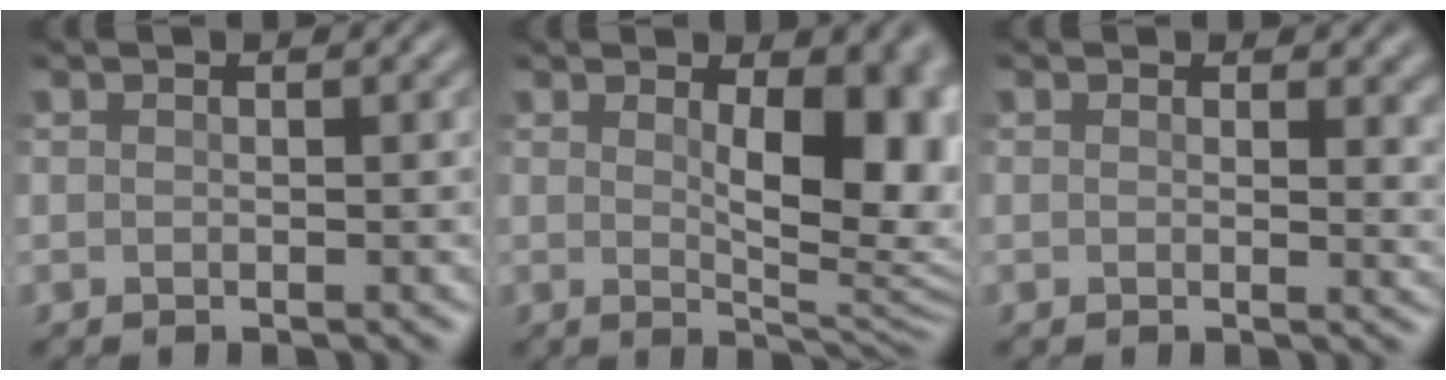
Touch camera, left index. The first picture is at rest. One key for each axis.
{"total": 9.4, "fx": 1.7, "fy": 3.8, "fz": 8.5, "tx": -0.077, "ty": 0.004, "tz": 0.028}
{"total": 2.2, "fx": 1.0, "fy": 0.9, "fz": 1.8, "tx": -0.010, "ty": -0.001, "tz": 0.022}